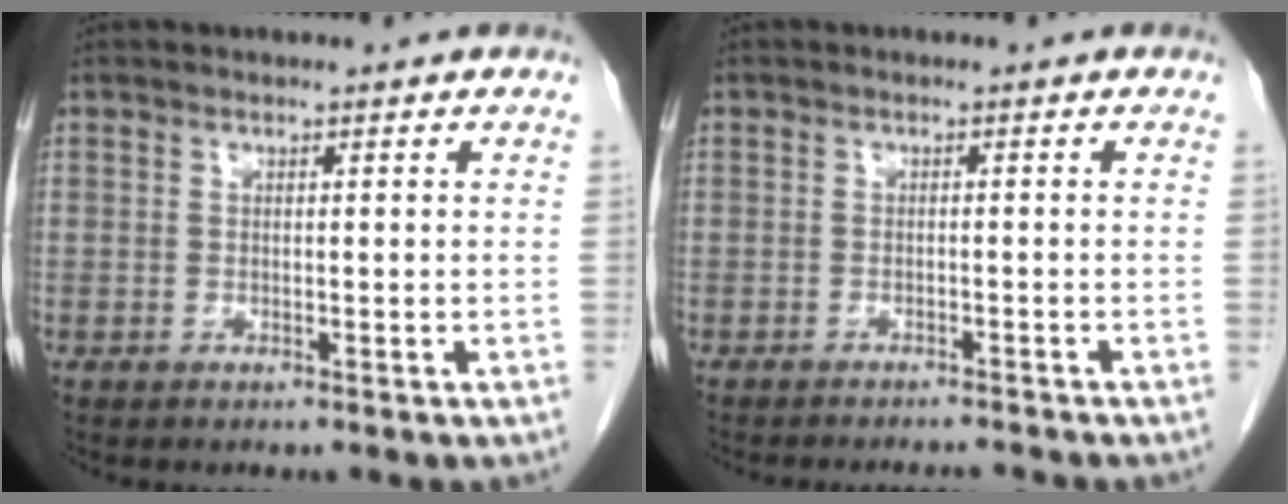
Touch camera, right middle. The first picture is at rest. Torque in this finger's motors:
{"motor_torque": [0.08, 0.01, 0.01, 0.00]}